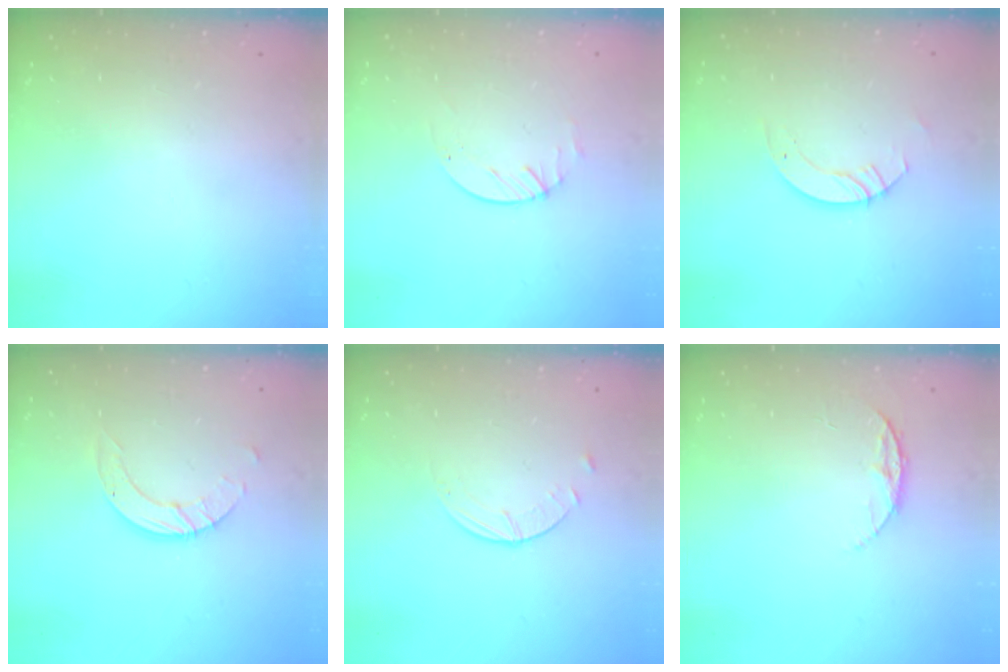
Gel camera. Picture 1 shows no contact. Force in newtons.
{"total": 1.7, "press": 1.7, "slide": 0.2}
{"total": 3.7, "press": 3.7, "slide": 0.3}
{"total": 6.5, "press": 6.5, "slide": 0.5}
{"total": 0.9, "press": 0.9, "slide": 0.1}
{"total": 6.5, "press": 6.5, "slide": 0.7}